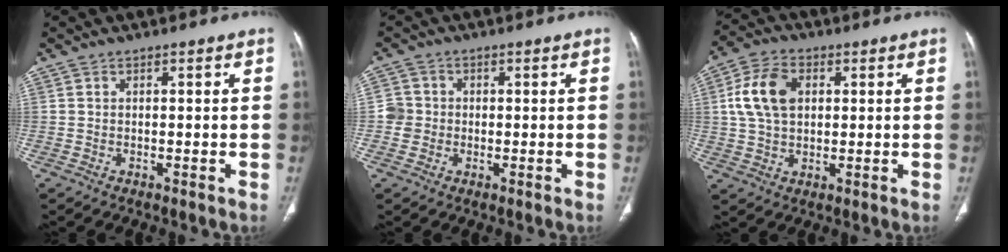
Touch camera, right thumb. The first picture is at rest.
{"total": 3.4, "force": [-0.4, 3.3, 0.5], "torque": [0.013, 0.009, -0.013]}
{"total": 10.4, "force": [2.2, 6.9, 7.4], "torque": [-0.141, 0.010, 0.039]}